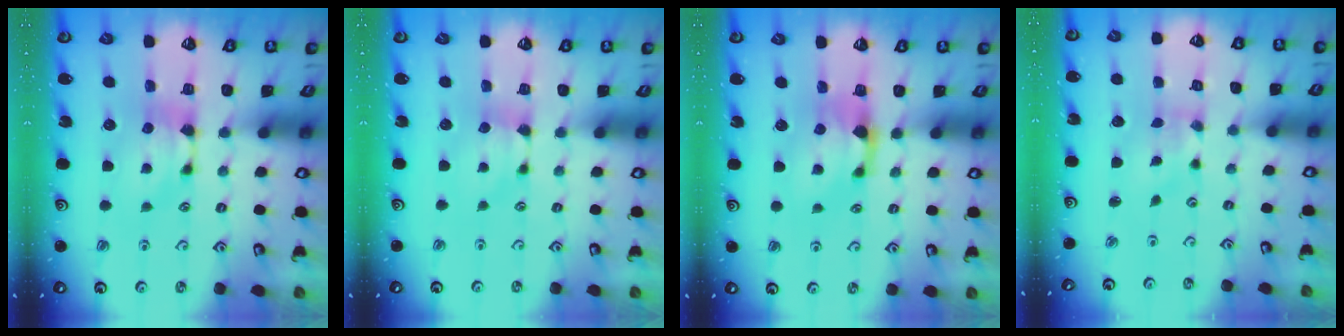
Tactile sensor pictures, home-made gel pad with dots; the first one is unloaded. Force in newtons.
{"total": 0.6, "press": 0.6, "slide": 0.3}
{"total": 1.5, "press": 0.7, "slide": 1.3}
{"total": 2.1, "press": 1.8, "slide": 1.1}